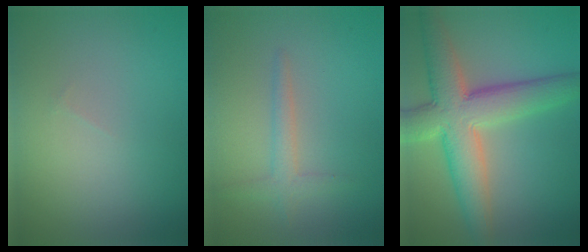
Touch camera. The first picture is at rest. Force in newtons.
{"total": 1.7, "press": 1.7, "slide": 0.1}
{"total": 8.2, "press": 8.2, "slide": 0.7}